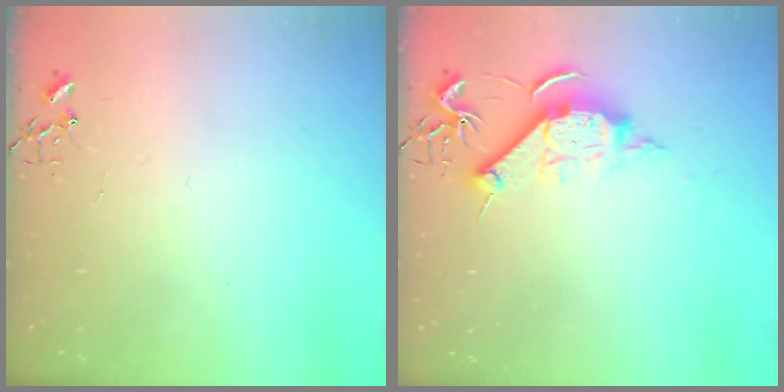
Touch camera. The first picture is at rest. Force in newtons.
{"total": 11.2, "press": 11.2, "slide": 0.1}